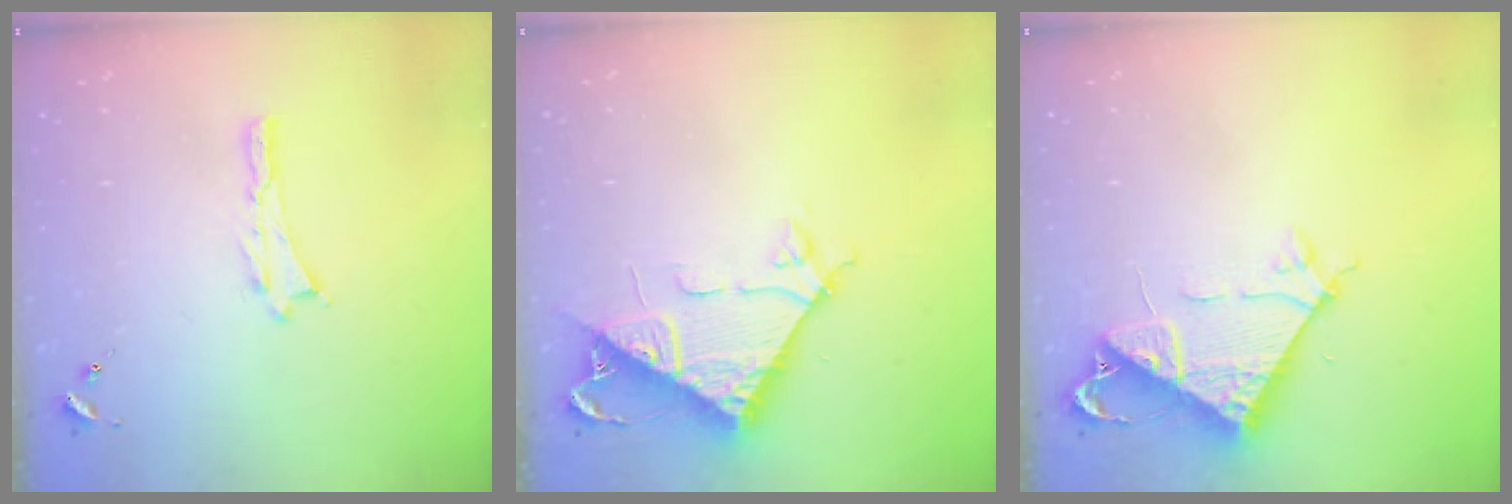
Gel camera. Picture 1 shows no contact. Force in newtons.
{"total": 8.5, "press": 8.4, "slide": 0.7}
{"total": 7.3, "press": 7.2, "slide": 0.7}